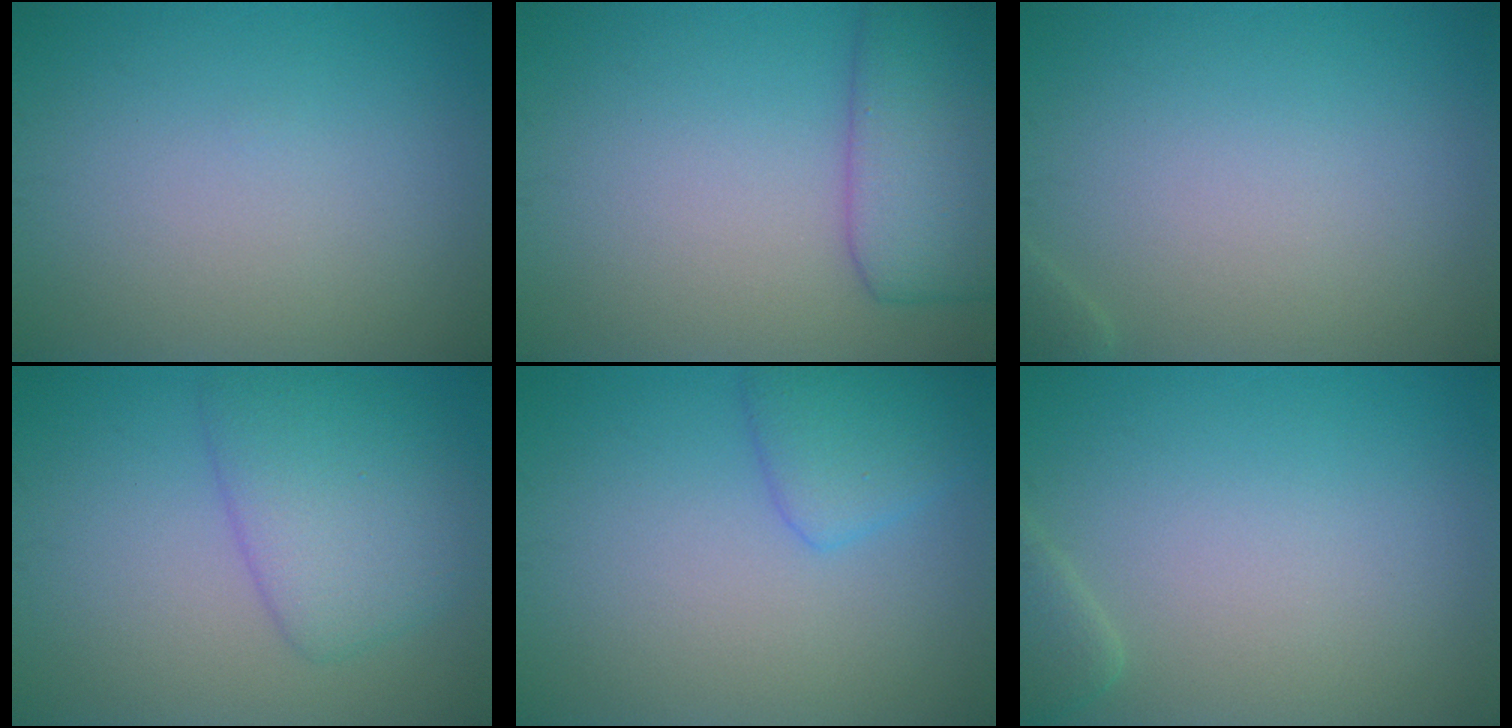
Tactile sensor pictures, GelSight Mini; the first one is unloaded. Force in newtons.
{"total": 6.0, "press": 6.0, "slide": 0.1}
{"total": 0.7, "press": 0.7, "slide": 0.0}
{"total": 4.9, "press": 4.9, "slide": 0.1}
{"total": 2.8, "press": 2.8, "slide": 0.2}
{"total": 1.6, "press": 1.6, "slide": 0.2}